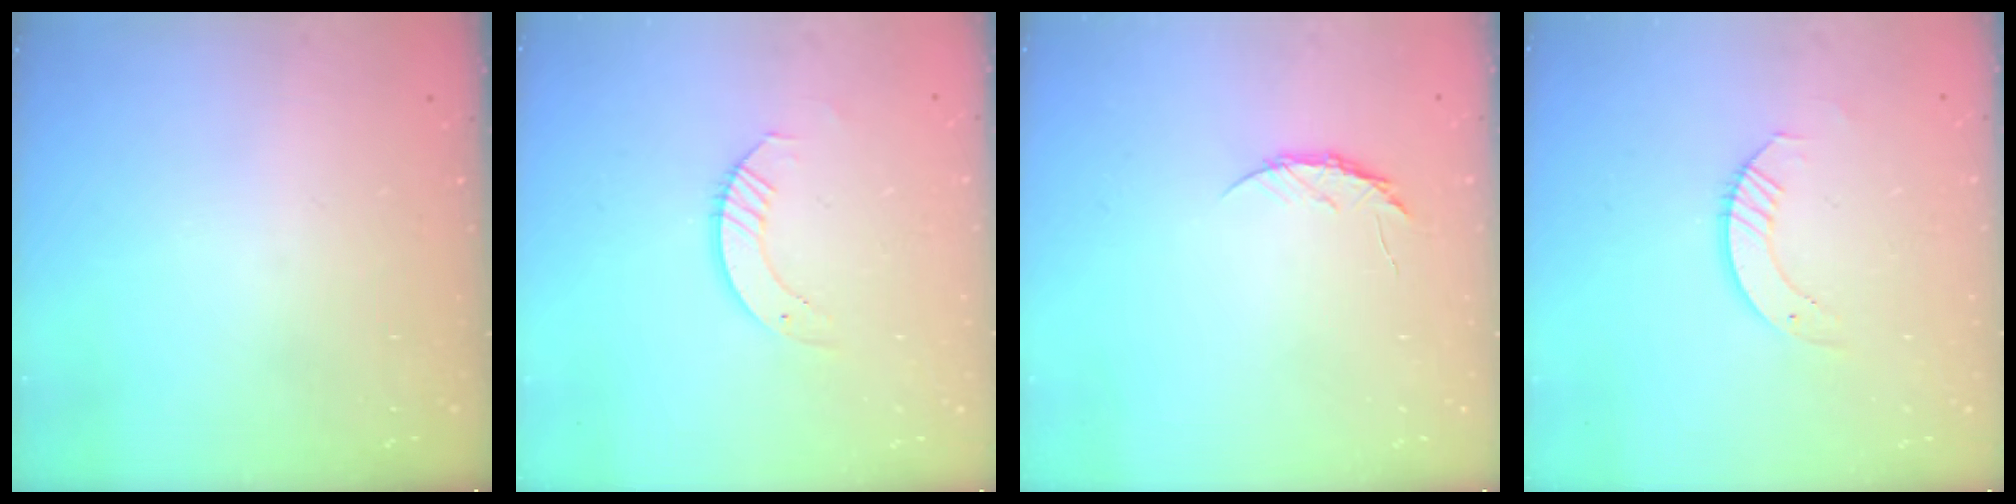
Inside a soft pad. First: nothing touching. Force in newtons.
{"total": 4.8, "press": 4.8, "slide": 0.5}
{"total": 4.2, "press": 4.2, "slide": 0.5}
{"total": 4.8, "press": 4.8, "slide": 0.5}